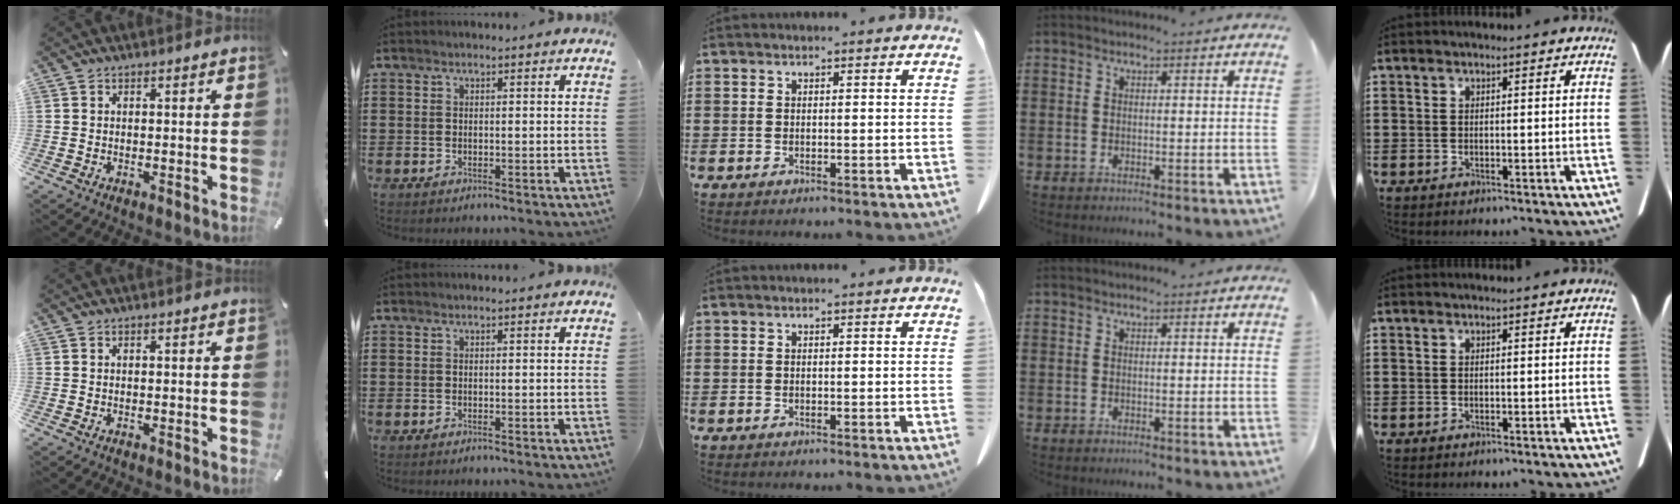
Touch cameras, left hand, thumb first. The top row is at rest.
{}